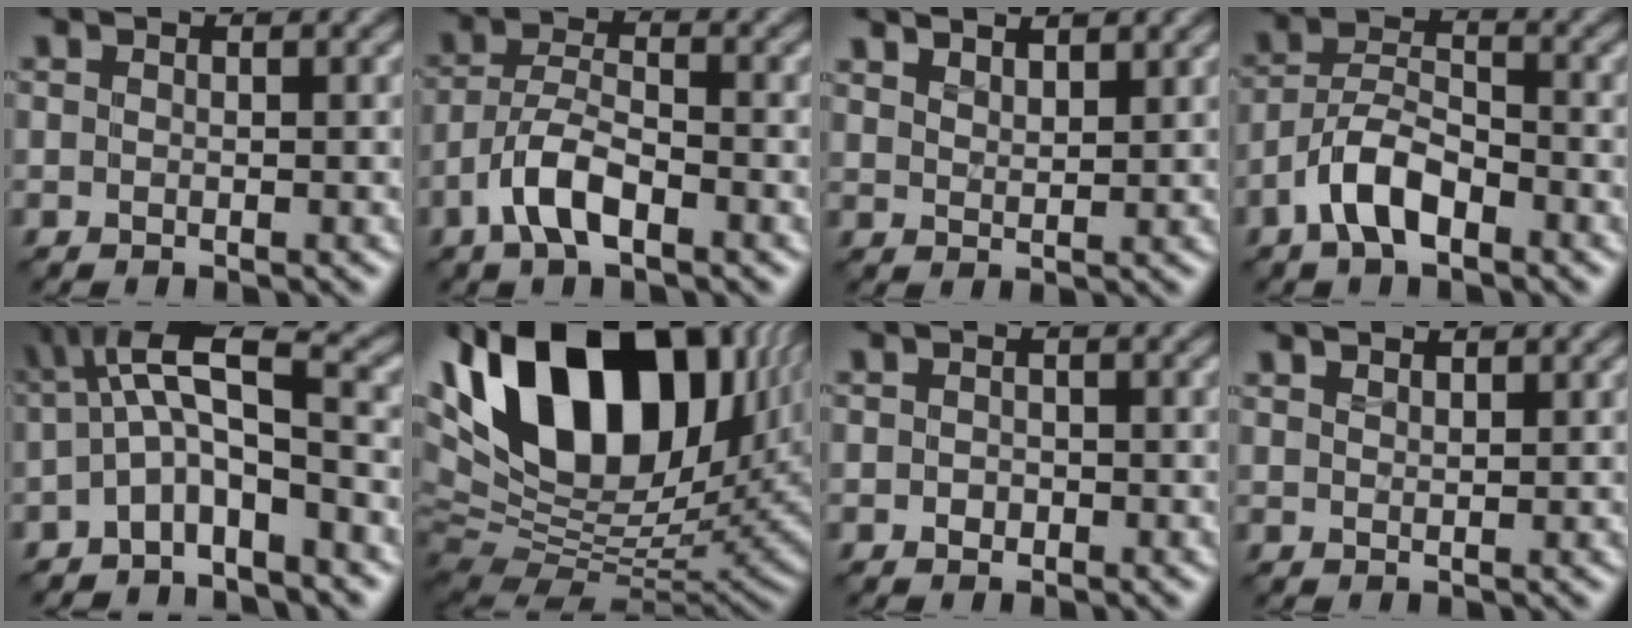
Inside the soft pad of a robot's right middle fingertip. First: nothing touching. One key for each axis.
{"total": 4.5, "fx": -2.4, "fy": 1.7, "fz": 3.4, "tx": -0.066, "ty": 0.007, "tz": -0.052}
{"total": 3.4, "fx": 2.9, "fy": 1.1, "fz": 1.4, "tx": -0.015, "ty": 0.009, "tz": 0.036}
{"total": 4.8, "fx": -2.8, "fy": 2.0, "fz": 3.3, "tx": -0.057, "ty": 0.011, "tz": -0.058}
{"total": 5.0, "fx": -0.9, "fy": 1.5, "fz": 4.7, "tx": -0.086, "ty": 0.015, "tz": -0.028}
{"total": 20.3, "fx": 8.1, "fy": 11.4, "fz": 14.7, "tx": -0.280, "ty": 0.048, "tz": 0.131}
{"total": 0.8, "fx": -0.2, "fy": 0.7, "fz": 0.4, "tx": -0.006, "ty": -0.004, "tz": -0.005}
{"total": 1.6, "fx": 1.5, "fy": 0.4, "fz": 0.5, "tx": -0.004, "ty": 0.002, "tz": 0.021}